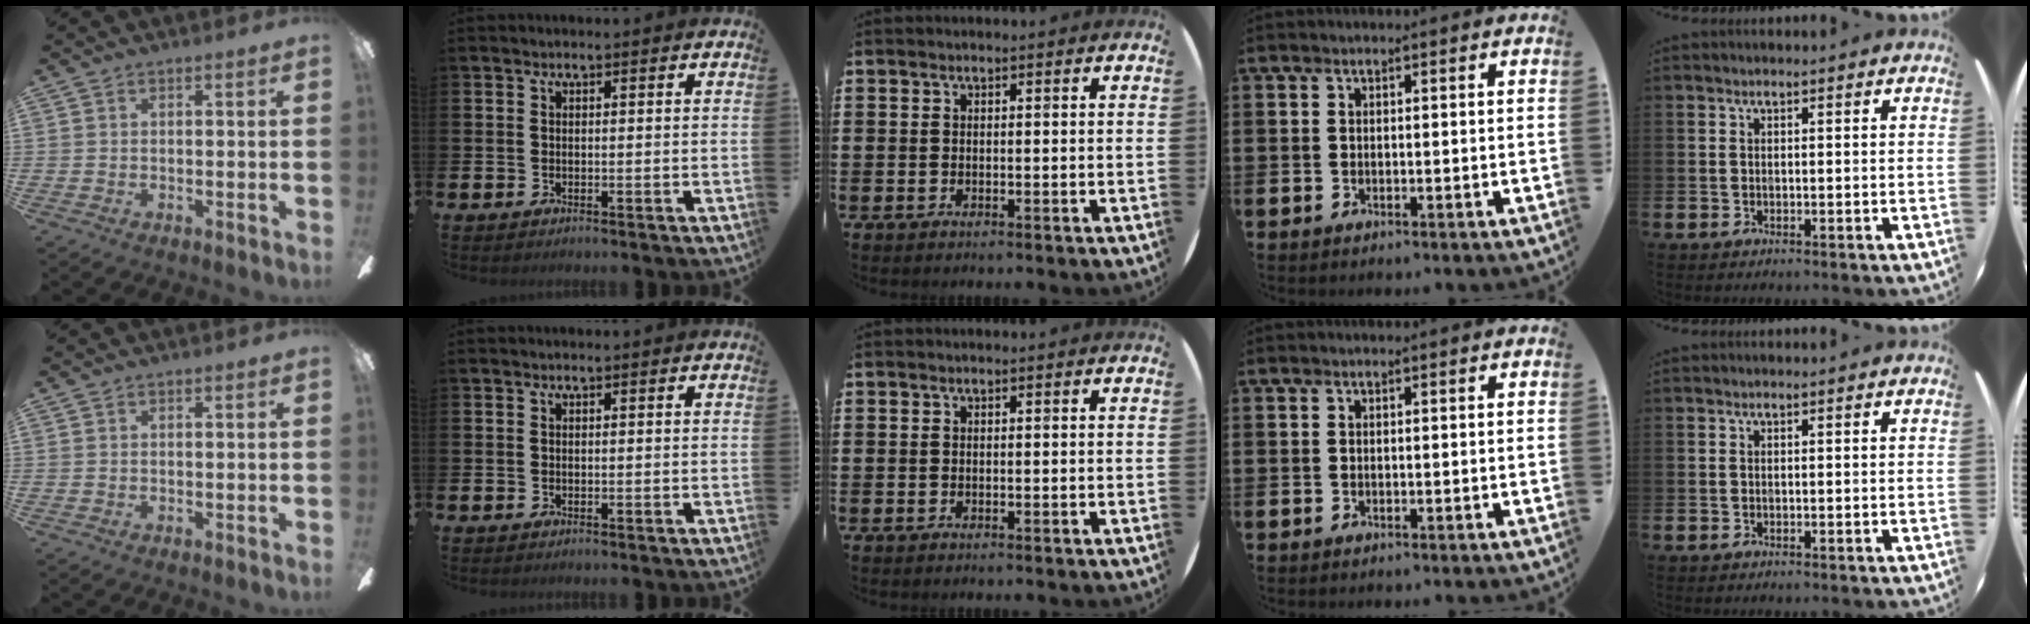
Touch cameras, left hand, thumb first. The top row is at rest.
{}